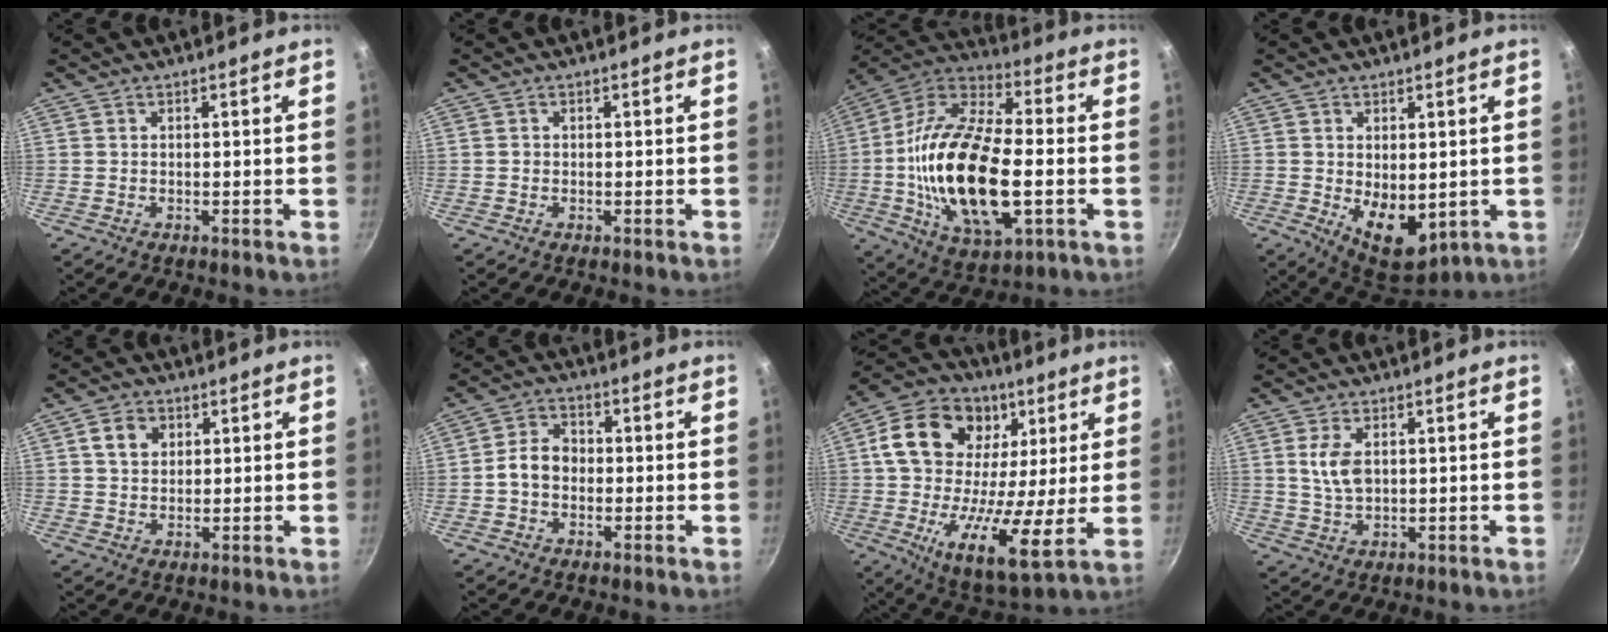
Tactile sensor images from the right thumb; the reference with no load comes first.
{"total": 0.6, "force": [0.0, 0.6, 0.1], "torque": [0.000, 0.002, -0.002]}
{"total": 25.5, "force": [-3.0, 12.0, 22.3], "torque": [-0.427, 0.022, -0.062]}
{"total": 9.8, "force": [-0.6, 5.8, 7.8], "torque": [-0.093, -0.022, 0.008]}
{"total": 5.0, "force": [1.6, 3.9, 2.5], "torque": [-0.027, 0.004, 0.026]}
{"total": 5.9, "force": [-0.8, 4.6, 3.6], "torque": [-0.041, 0.021, -0.024]}
{"total": 24.1, "force": [5.1, 15.5, 17.7], "torque": [-0.278, -0.019, 0.068]}
{"total": 5.8, "force": [1.2, 3.5, 4.4], "torque": [-0.081, -0.004, 0.025]}